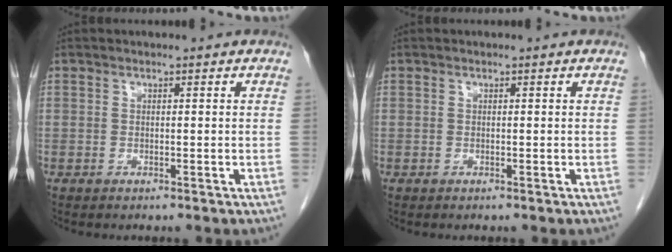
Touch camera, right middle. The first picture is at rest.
{"total": 0.0}